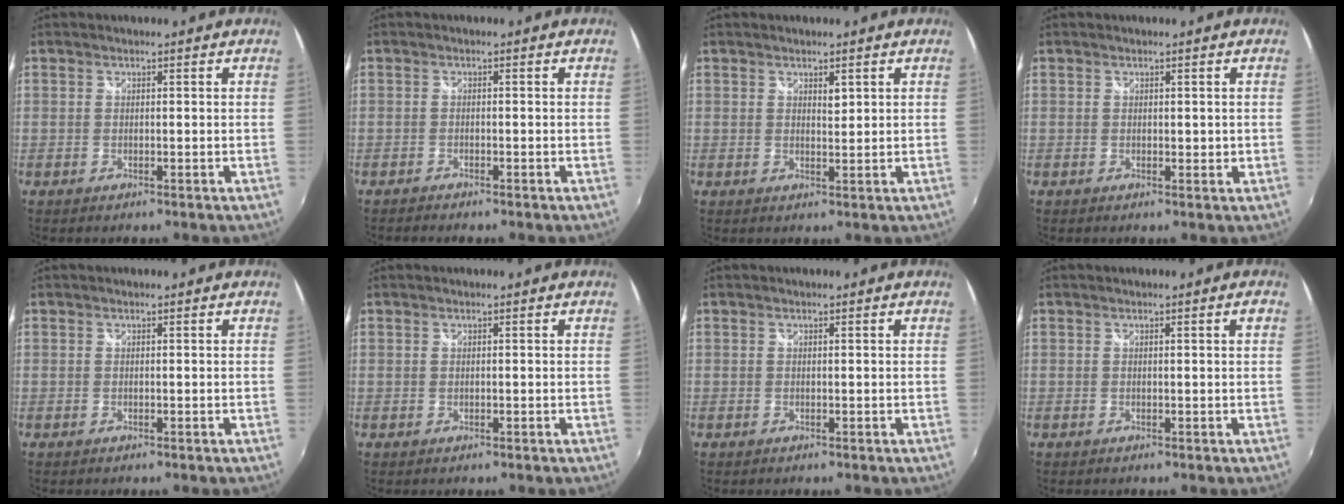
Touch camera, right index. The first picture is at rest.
{"total": 1.6, "force": [-1.5, 0.3, 0.2], "torque": [-0.017, -0.008, -0.027]}
{"total": 1.7, "force": [0.9, 0.6, 1.3], "torque": [-0.017, 0.002, 0.015]}
{"total": 0.8, "force": [0.2, 0.6, 0.5], "torque": [-0.004, 0.003, 0.005]}
{"total": 0.0}
{"total": 0.0}
{"total": 0.0}
{"total": 1.2, "force": [0.3, -0.3, 1.1], "torque": [-0.014, 0.002, 0.005]}